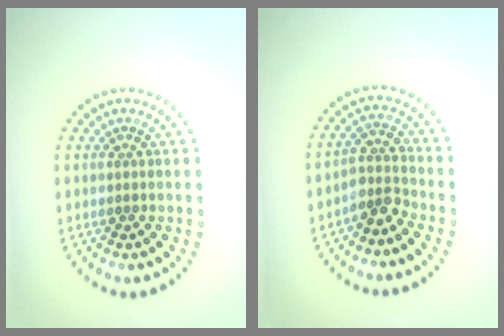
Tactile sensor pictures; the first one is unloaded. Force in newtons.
{"total": 2.5, "press": 1.9, "slide": 1.6}